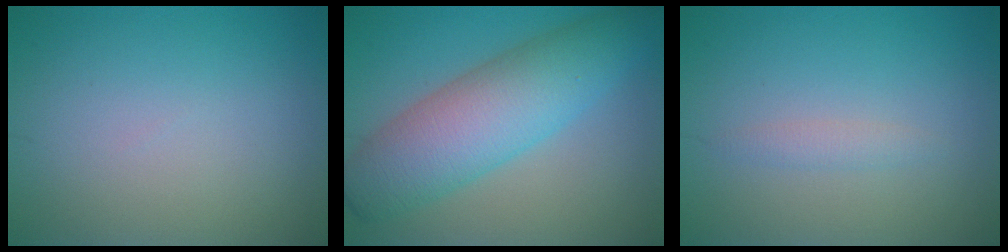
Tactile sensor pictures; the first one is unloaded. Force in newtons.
{"total": 8.1, "press": 8.1, "slide": 0.0}
{"total": 1.1, "press": 1.1, "slide": 0.1}